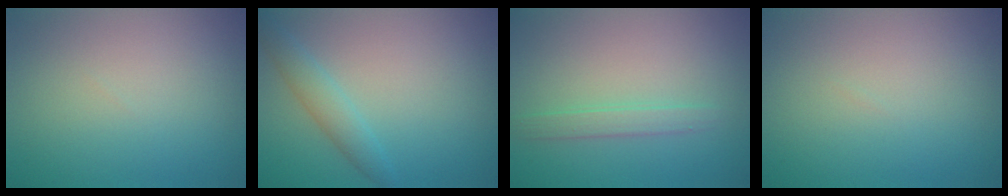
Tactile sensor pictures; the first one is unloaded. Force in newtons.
{"total": 2.3, "press": 2.3, "slide": 0.1}
{"total": 1.6, "press": 1.6, "slide": 0.0}
{"total": 0.0}